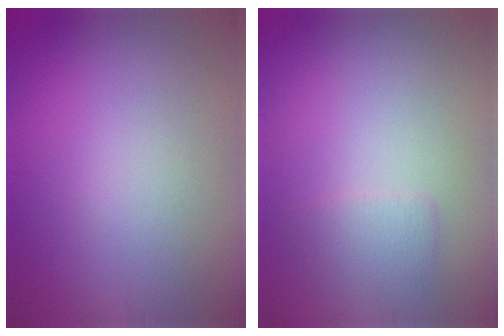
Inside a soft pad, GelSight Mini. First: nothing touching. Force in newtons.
{"total": 1.7, "press": 1.6, "slide": 0.2}